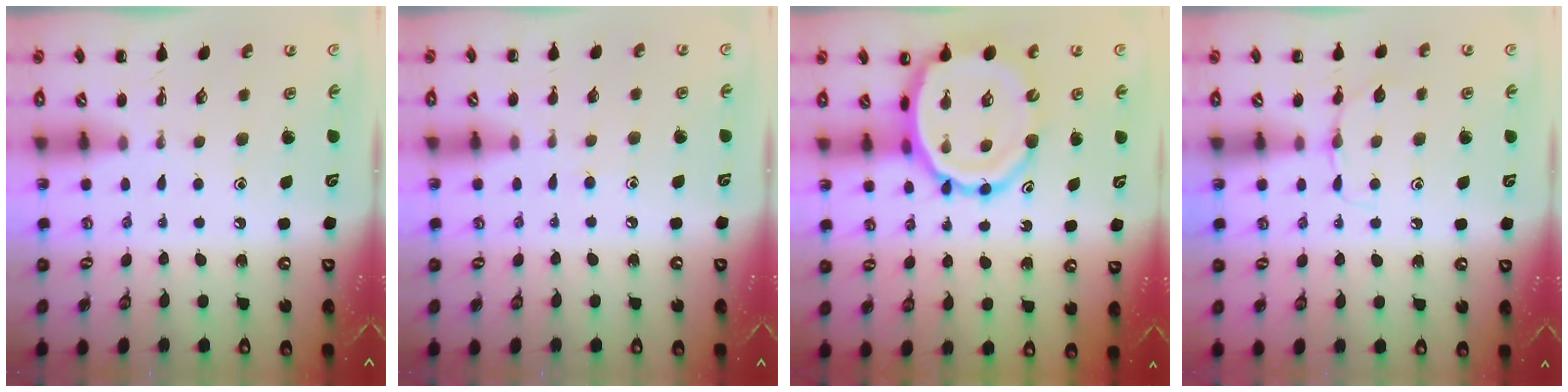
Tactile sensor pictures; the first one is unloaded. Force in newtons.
{"total": 3.5, "press": 3.2, "slide": 1.5}
{"total": 14.6, "press": 14.2, "slide": 3.5}
{"total": 5.9, "press": 5.8, "slide": 1.4}